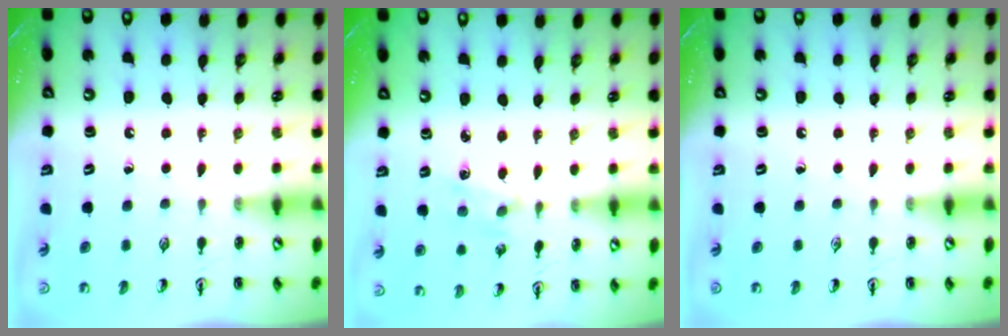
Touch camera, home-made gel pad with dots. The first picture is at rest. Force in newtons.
{"total": 1.8, "press": 1.7, "slide": 0.3}
{"total": 0.0}